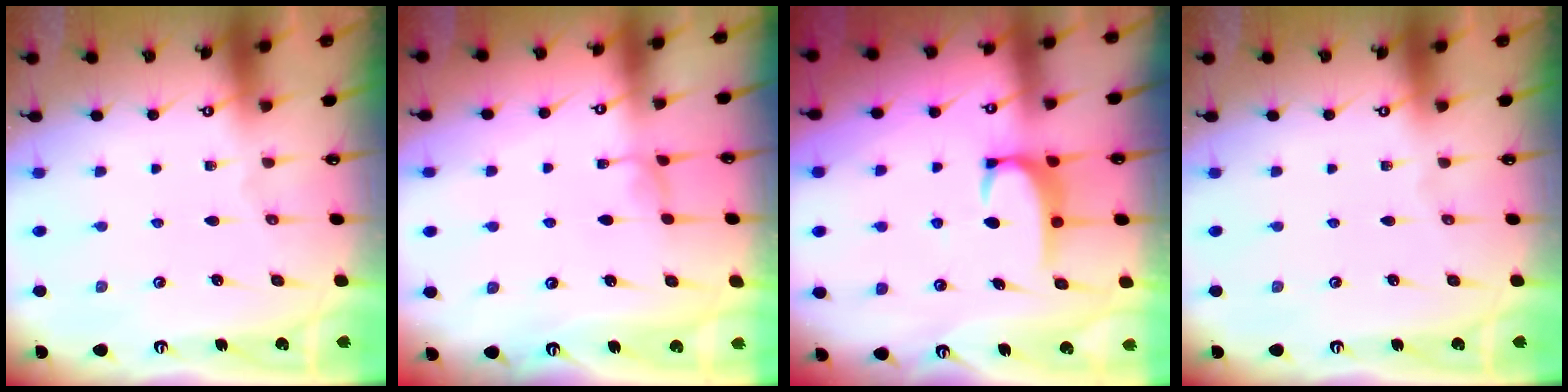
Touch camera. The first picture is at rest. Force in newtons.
{"total": 0.5, "press": 0.3, "slide": 0.4}
{"total": 2.9, "press": 2.9, "slide": 0.5}
{"total": 0.0}